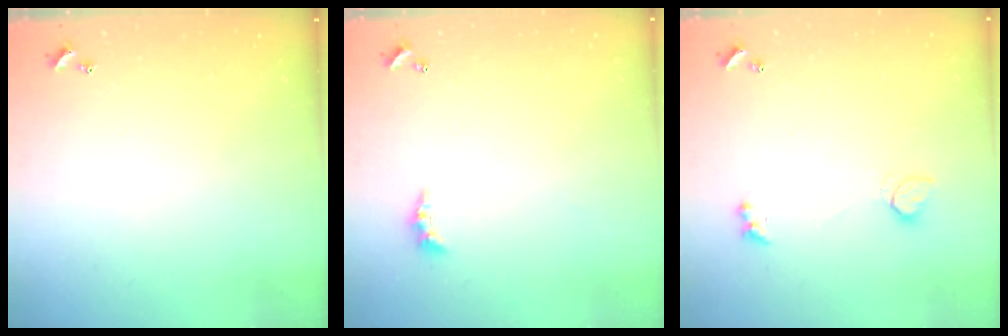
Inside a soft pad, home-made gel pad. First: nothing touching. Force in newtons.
{"total": 2.3, "press": 2.2, "slide": 0.7}
{"total": 2.3, "press": 1.9, "slide": 1.1}